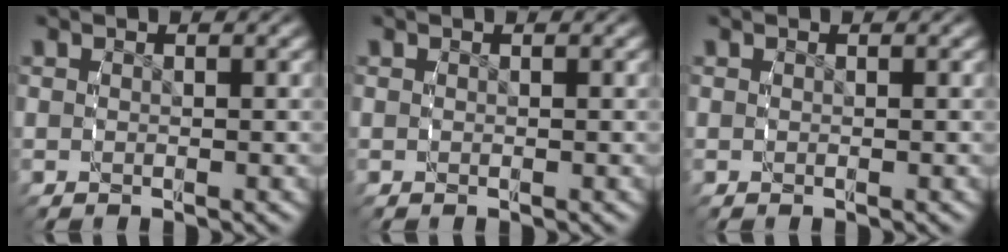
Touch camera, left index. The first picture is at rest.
{"total": 0.0}
{"total": 0.0}